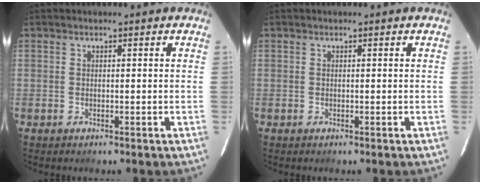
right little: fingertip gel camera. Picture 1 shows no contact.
{"total": 0.0}